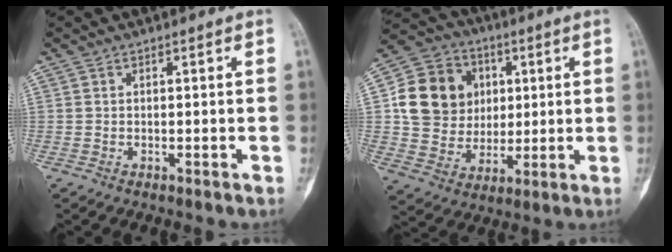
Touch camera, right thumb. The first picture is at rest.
{"total": 16.2, "force": [3.1, 14.2, 7.1], "torque": [-0.100, 0.008, 0.060]}